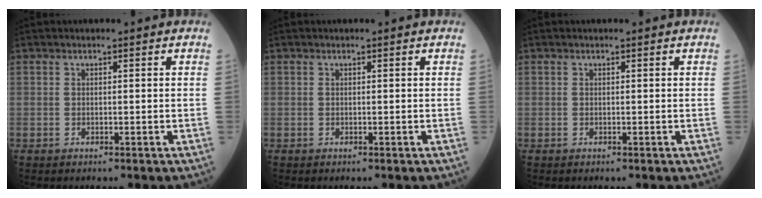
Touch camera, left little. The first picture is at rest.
{"total": 0.0}
{"total": 0.0}